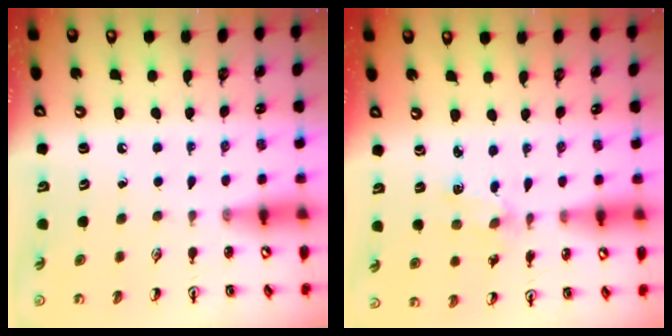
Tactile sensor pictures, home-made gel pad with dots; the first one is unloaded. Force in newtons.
{"total": 1.5, "press": 1.4, "slide": 0.5}